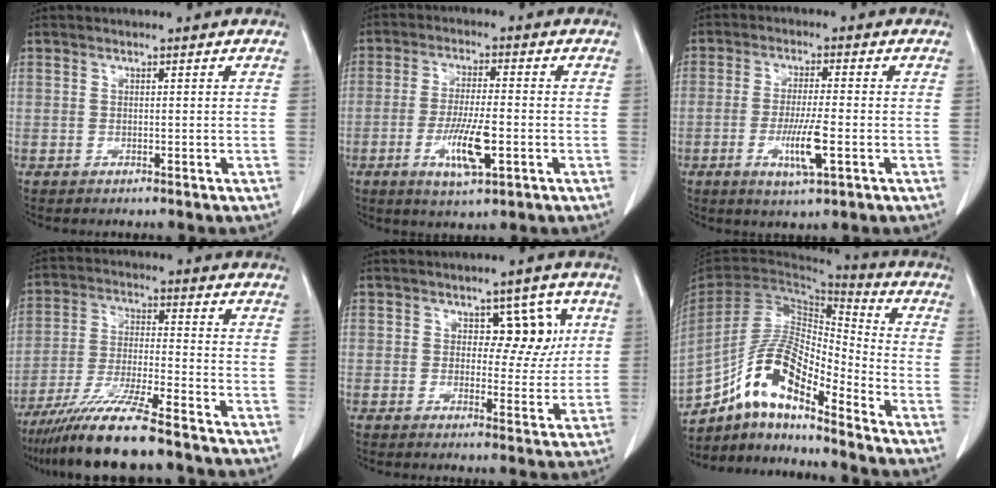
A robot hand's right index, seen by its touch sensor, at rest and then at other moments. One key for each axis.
{"total": 8.1, "fx": -2.6, "fy": 1.5, "fz": 7.5, "tx": -0.139, "ty": -0.008, "tz": -0.042}
{"total": 6.8, "fx": -2.2, "fy": 0.6, "fz": 6.4, "tx": -0.117, "ty": -0.011, "tz": -0.036}
{"total": 12.5, "fx": -9.9, "fy": 0.2, "fz": 7.5, "tx": -0.140, "ty": -0.030, "tz": -0.176}
{"total": 6.3, "fx": 1.8, "fy": 3.8, "fz": 4.7, "tx": -0.043, "ty": 0.014, "tz": 0.026}
{"total": 13.9, "fx": -9.5, "fy": 3.4, "fz": 9.6, "tx": -0.188, "ty": 0.019, "tz": -0.174}